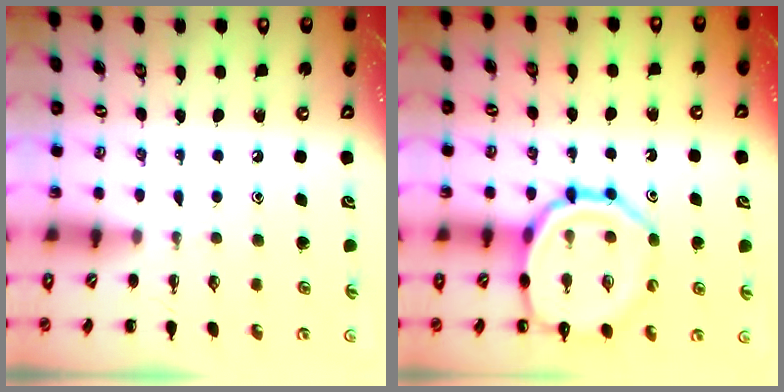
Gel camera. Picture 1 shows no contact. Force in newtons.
{"total": 14.8, "press": 14.7, "slide": 2.1}